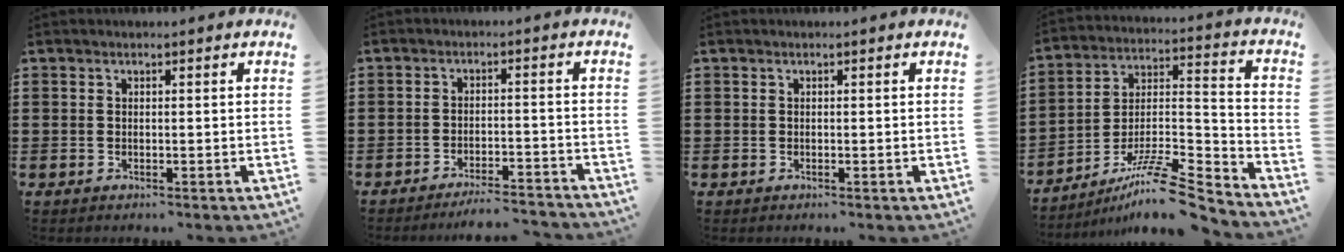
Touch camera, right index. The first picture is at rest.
{"total": 4.0, "force": [-3.8, -0.1, 1.1], "torque": [-0.022, -0.003, -0.076]}
{"total": 0.0}
{"total": 11.6, "force": [-9.4, 1.4, 6.6], "torque": [-0.107, 0.017, -0.179]}